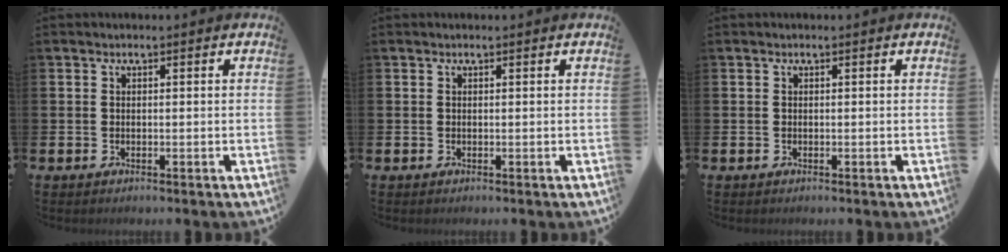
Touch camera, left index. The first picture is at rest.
{"total": 0.0}
{"total": 0.0}